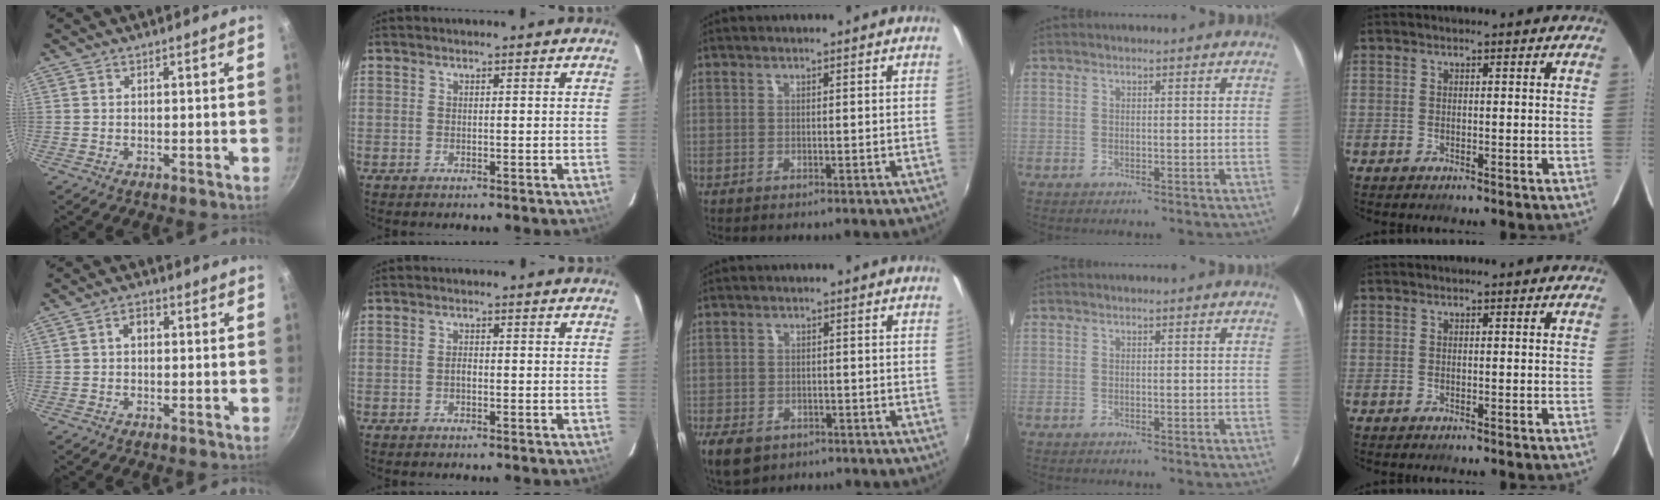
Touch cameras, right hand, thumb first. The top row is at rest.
{"thumb": {"total": 2.8, "force": [0.3, 2.0, 1.9], "torque": [-0.024, 0.010, 0.000]}, "index": {"total": 1.0, "force": [-0.4, 0.5, 0.7], "torque": [-0.013, 0.005, -0.008]}, "middle": {"total": 7.2, "force": [-4.2, 4.4, 3.9], "torque": [-0.095, -0.023, -0.070]}}